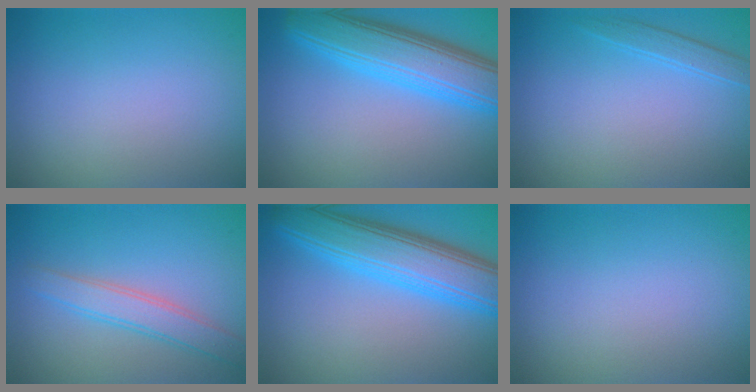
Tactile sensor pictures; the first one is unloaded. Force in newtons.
{"total": 8.1, "press": 8.1, "slide": 0.2}
{"total": 1.6, "press": 1.6, "slide": 0.1}
{"total": 3.1, "press": 3.1, "slide": 0.1}
{"total": 8.4, "press": 8.3, "slide": 0.2}
{"total": 0.0}